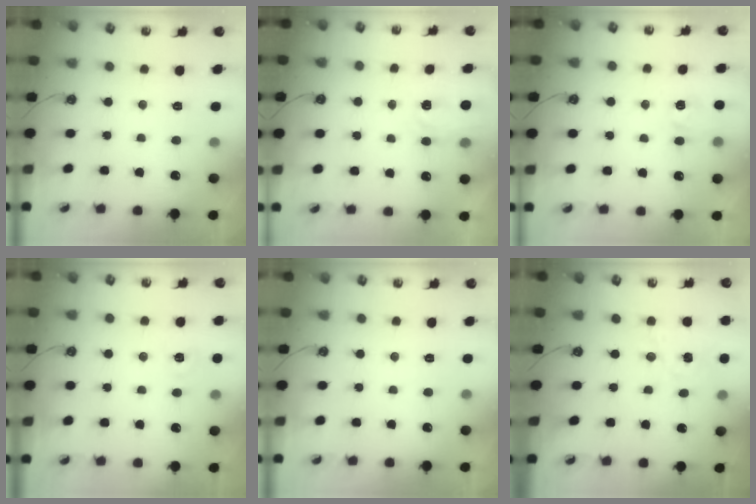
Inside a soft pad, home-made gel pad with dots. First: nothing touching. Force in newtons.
{"total": 3.6, "press": 3.5, "slide": 0.6}
{"total": 5.3, "press": 5.3, "slide": 0.5}
{"total": 5.9, "press": 5.9, "slide": 0.6}
{"total": 0.0}
{"total": 2.5, "press": 2.5, "slide": 0.3}